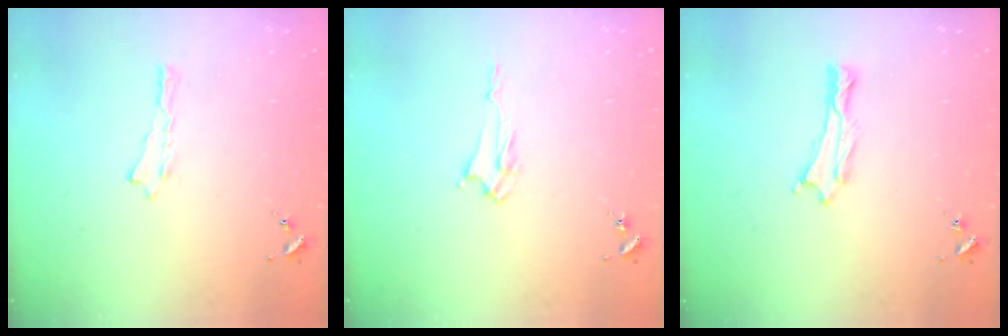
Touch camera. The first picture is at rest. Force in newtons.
{"total": 2.4, "press": 2.4, "slide": 0.3}
{"total": 0.0}